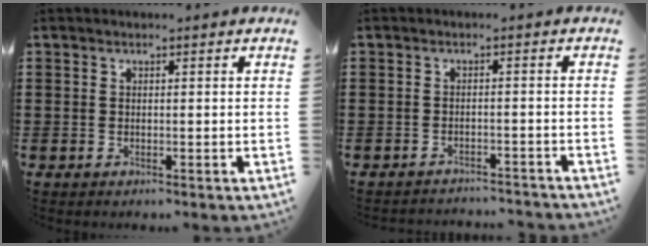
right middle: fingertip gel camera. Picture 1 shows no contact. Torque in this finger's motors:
{"motor_torque": [0.10, -0.01, 0.00, 0.01]}